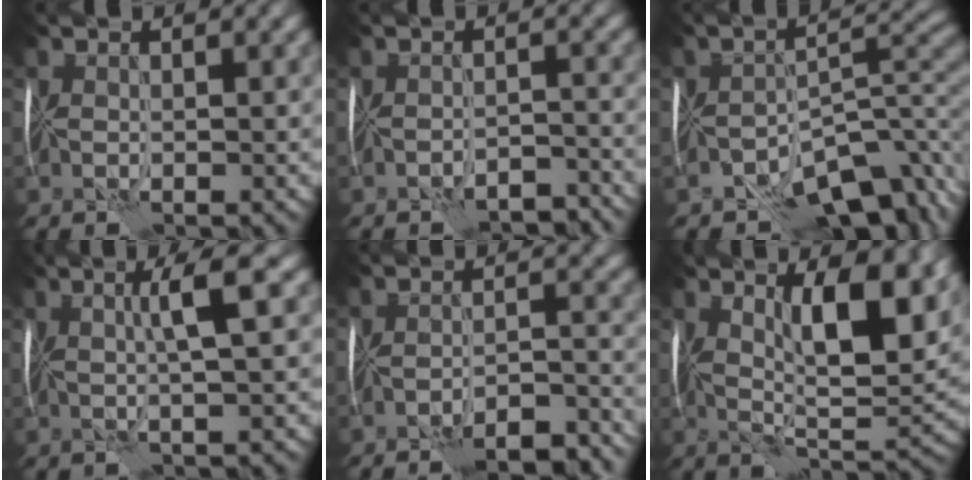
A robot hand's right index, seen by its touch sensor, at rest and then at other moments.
{"total": 4.0, "force": [-3.8, 0.5, 1.3], "torque": [-0.020, 0.005, -0.051]}
{"total": 8.4, "force": [-6.2, 3.3, 4.6], "torque": [-0.039, 0.002, -0.111]}
{"total": 3.4, "force": [1.0, -0.4, 3.3], "torque": [-0.054, 0.013, 0.011]}
{"total": 8.3, "force": [-7.6, 1.6, 2.9], "torque": [-0.027, 0.008, -0.090]}
{"total": 9.1, "force": [2.9, 2.9, 8.1], "torque": [-0.137, -0.001, 0.044]}